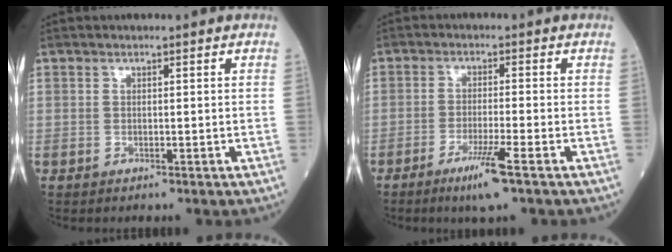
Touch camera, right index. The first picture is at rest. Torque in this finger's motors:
{"motor_torque": [0.99, -0.66, 0.53, 0.15]}